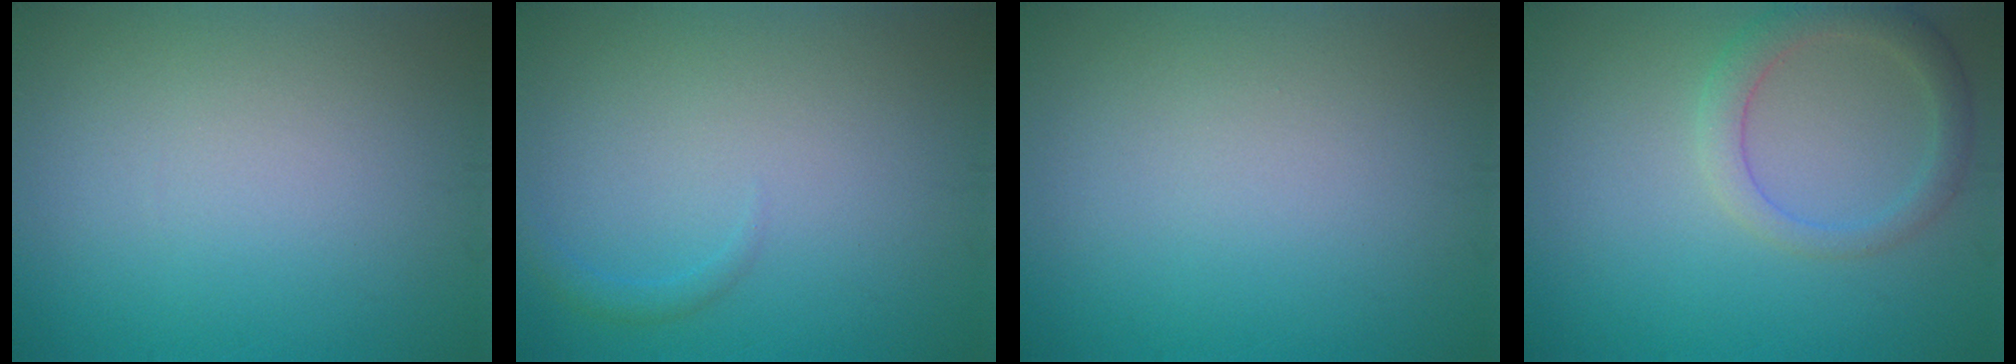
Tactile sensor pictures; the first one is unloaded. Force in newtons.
{"total": 0.9, "press": 0.9, "slide": 0.1}
{"total": 0.0}
{"total": 3.0, "press": 2.9, "slide": 0.3}